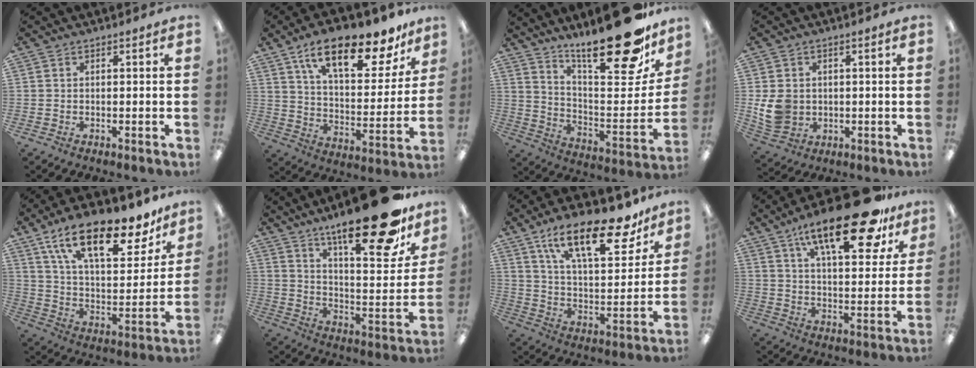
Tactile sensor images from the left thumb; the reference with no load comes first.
{"total": 20.2, "force": [13.7, 7.7, 12.7], "torque": [-0.197, -0.078, 0.228]}
{"total": 25.5, "force": [19.6, 6.9, 14.8], "torque": [-0.195, -0.142, 0.317]}
{"total": 7.4, "force": [0.2, 6.5, 3.6], "torque": [-0.081, 0.006, 0.006]}
{"total": 22.8, "force": [15.3, 9.0, 14.3], "torque": [-0.225, -0.090, 0.258]}
{"total": 25.8, "force": [19.0, 6.8, 16.1], "torque": [-0.230, -0.128, 0.302]}
{"total": 23.5, "force": [15.5, 8.9, 15.4], "torque": [-0.231, -0.090, 0.257]}
{"total": 22.7, "force": [14.6, 7.5, 15.6], "torque": [-0.237, -0.077, 0.235]}